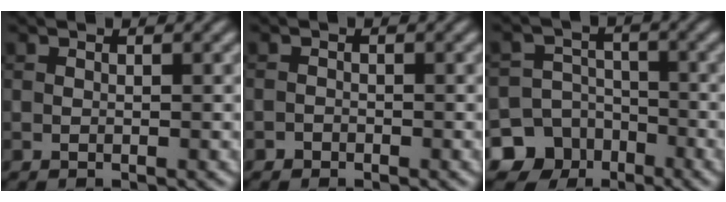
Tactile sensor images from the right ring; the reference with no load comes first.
{"total": 0.7, "force": [-0.5, 0.5, 0.0], "torque": [0.005, 0.000, -0.009]}
{"total": 10.3, "force": [-6.1, 8.2, 1.2], "torque": [-0.017, -0.032, -0.122]}